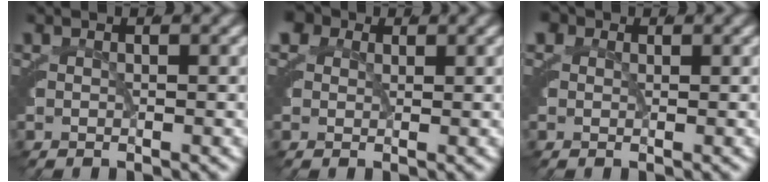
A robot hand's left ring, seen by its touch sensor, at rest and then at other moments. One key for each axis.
{"total": 3.3, "fx": 1.2, "fy": 2.8, "fz": 1.3, "tx": -0.046, "ty": -0.007, "tz": 0.019}
{"total": 1.9, "fx": 0.6, "fy": 1.7, "fz": 0.7, "tx": -0.031, "ty": -0.007, "tz": 0.012}